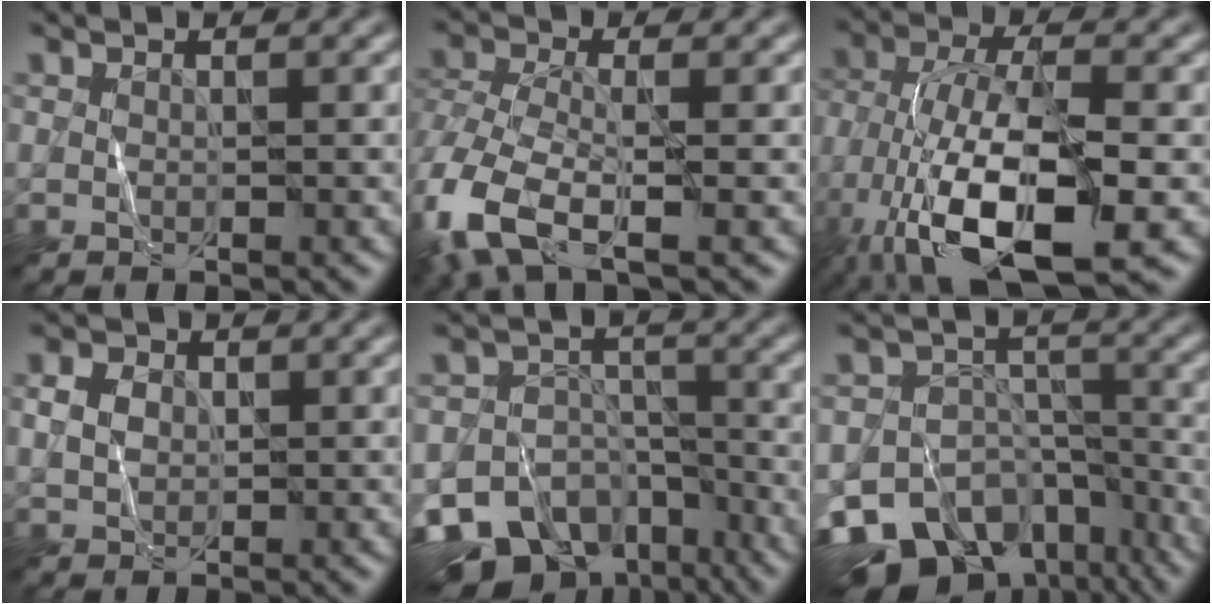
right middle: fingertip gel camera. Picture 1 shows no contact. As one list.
[{"total": 7.4, "force": [-3.3, 3.3, 5.7], "torque": [-0.139, -0.005, -0.076]}, {"total": 14.1, "force": [-6.5, 5.2, 11.5], "torque": [-0.225, -0.013, -0.122]}, {"total": 2.1, "force": [0.4, 1.7, 1.2], "torque": [-0.025, 0.002, 0.004]}, {"total": 15.0, "force": [-10.1, 10.0, 4.8], "torque": [-0.091, -0.036, -0.141]}, {"total": 16.5, "force": [-11.1, 10.8, 5.8], "torque": [-0.107, -0.040, -0.146]}]